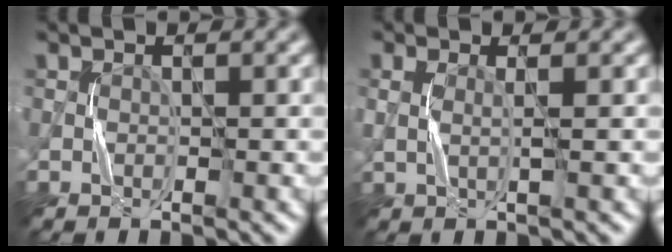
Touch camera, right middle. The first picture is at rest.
{"total": 1.1, "force": [0.4, 0.1, 1.0], "torque": [-0.021, 0.001, 0.010]}